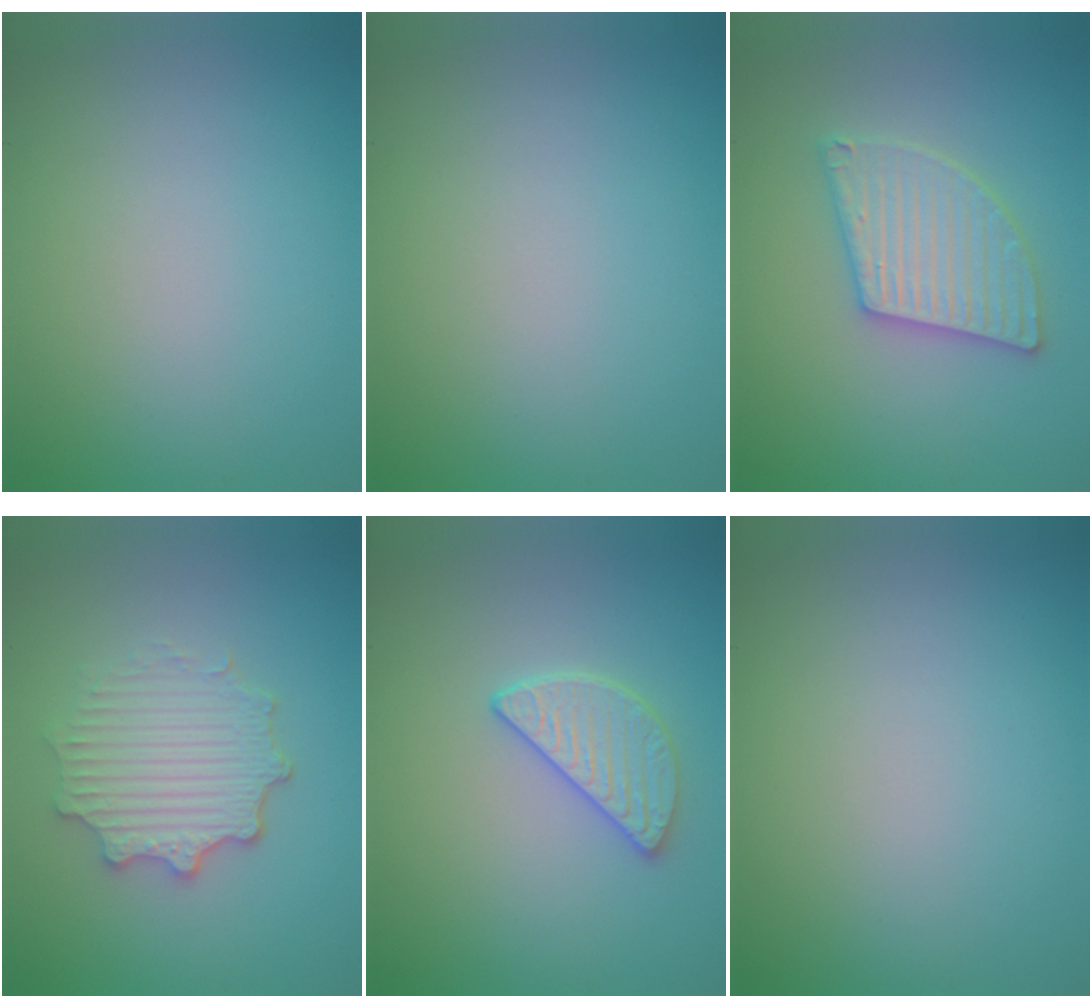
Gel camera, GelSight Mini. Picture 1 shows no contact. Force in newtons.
{"total": 0.0}
{"total": 5.2, "press": 5.2, "slide": 0.5}
{"total": 4.4, "press": 3.7, "slide": 2.5}
{"total": 2.8, "press": 2.7, "slide": 0.7}
{"total": 0.0}